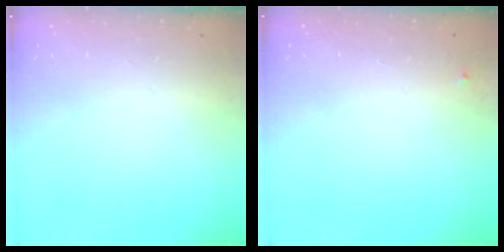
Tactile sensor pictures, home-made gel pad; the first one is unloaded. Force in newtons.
{"total": 3.2, "press": 3.2, "slide": 0.5}